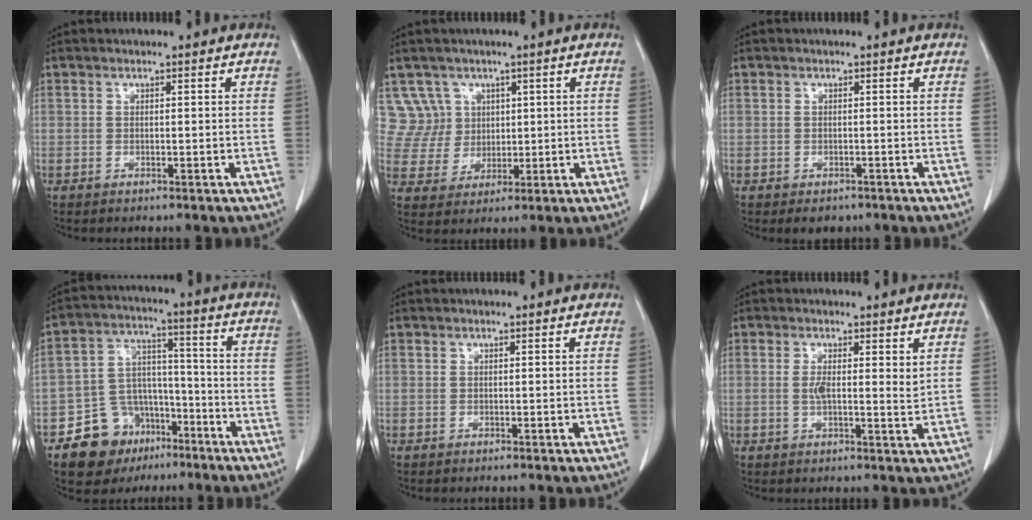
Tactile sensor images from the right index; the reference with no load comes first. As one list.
[{"total": 6.3, "force": [2.8, 5.6, -0.5], "torque": [0.014, 0.018, 0.065]}, {"total": 2.5, "force": [-1.6, 1.8, 0.7], "torque": [-0.003, 0.002, -0.015]}, {"total": 11.6, "force": [-6.9, 8.4, 3.9], "torque": [-0.066, 0.046, -0.105]}, {"total": 0.0}, {"total": 3.4, "force": [0.9, 0.7, 3.2], "torque": [-0.054, -0.005, 0.014]}]